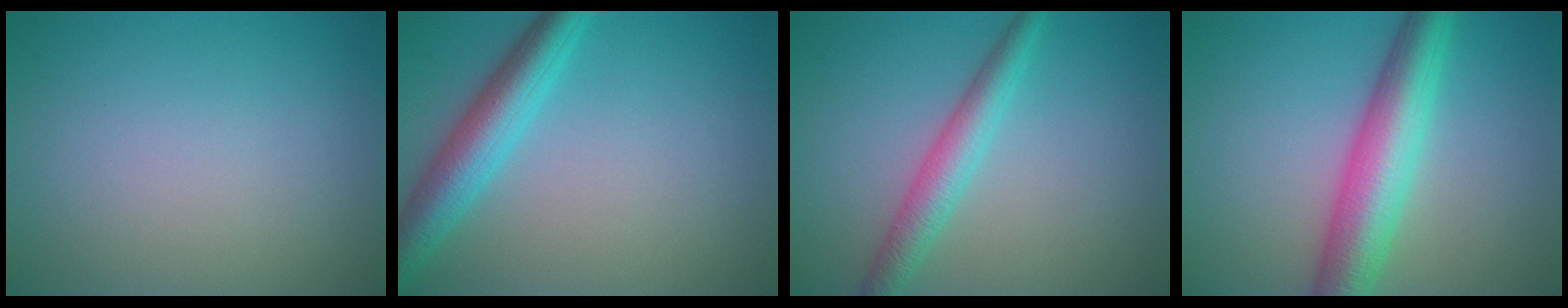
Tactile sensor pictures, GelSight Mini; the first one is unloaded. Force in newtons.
{"total": 5.0, "press": 5.0, "slide": 0.2}
{"total": 3.4, "press": 3.4, "slide": 0.1}
{"total": 7.0, "press": 7.0, "slide": 0.1}